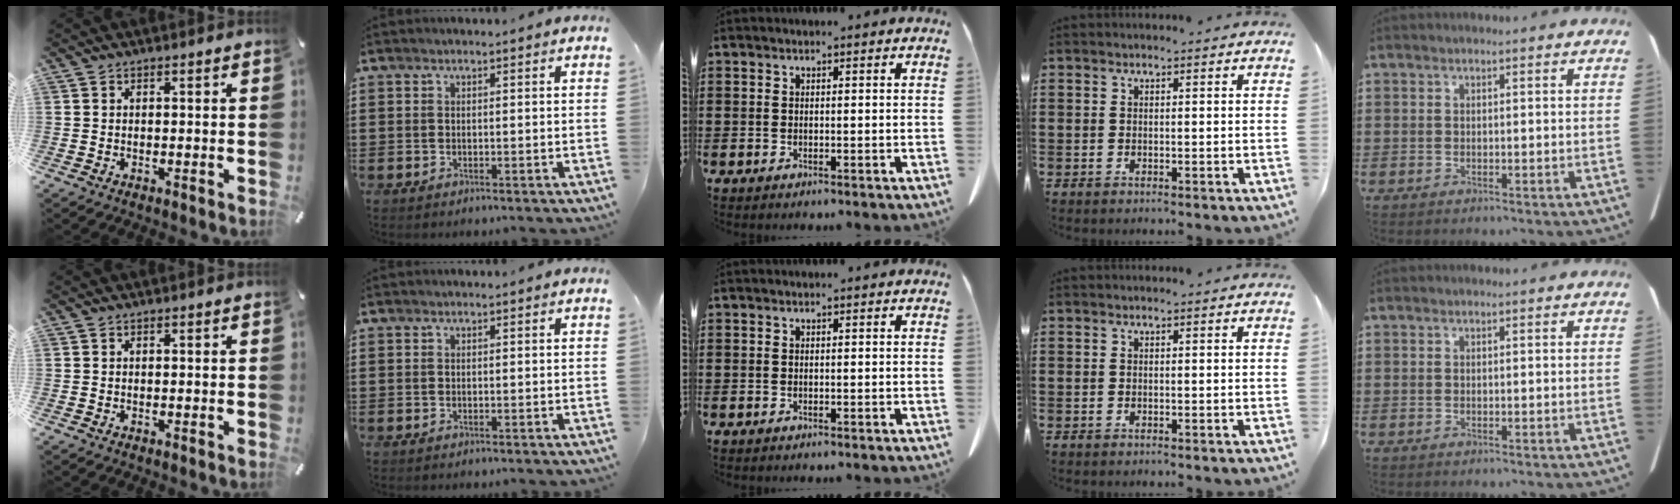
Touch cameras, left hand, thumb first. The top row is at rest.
{}